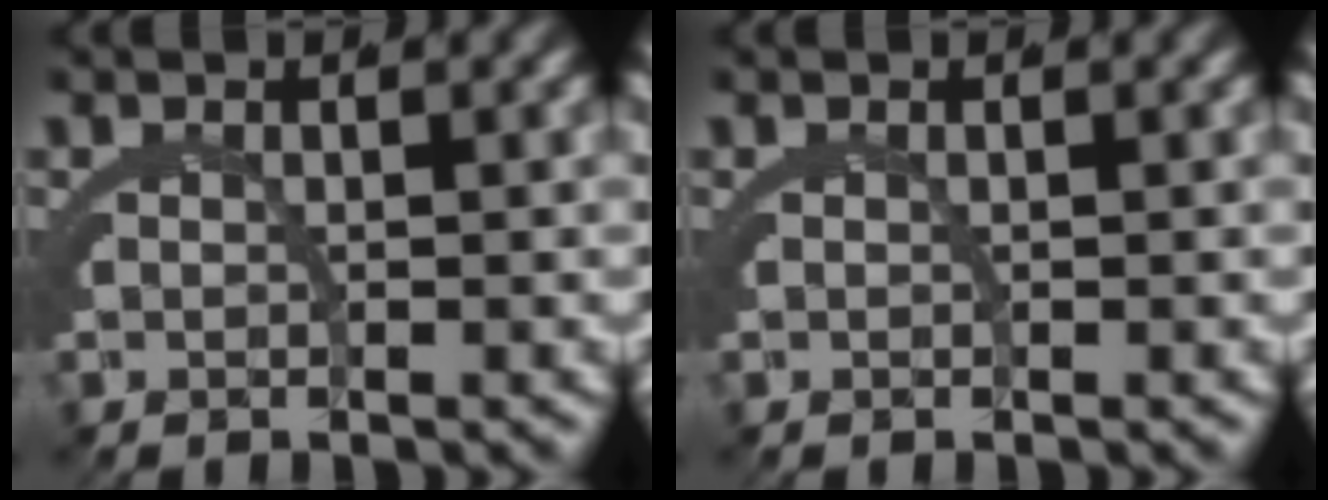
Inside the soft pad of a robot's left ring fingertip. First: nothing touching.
{"total": 0.0}